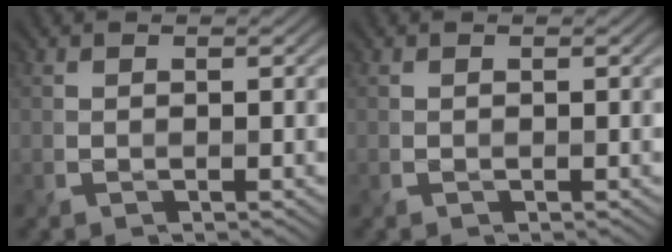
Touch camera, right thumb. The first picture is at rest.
{"total": 0.0}